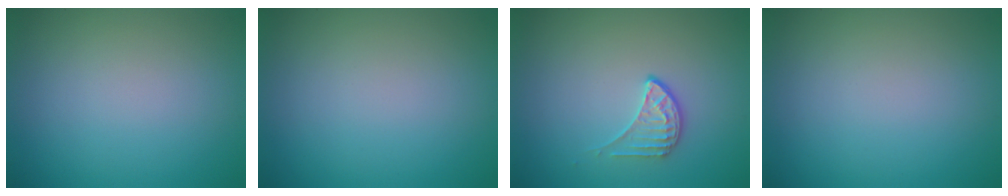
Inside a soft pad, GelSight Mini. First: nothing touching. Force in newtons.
{"total": 0.0}
{"total": 1.9, "press": 1.3, "slide": 1.3}
{"total": 0.0}